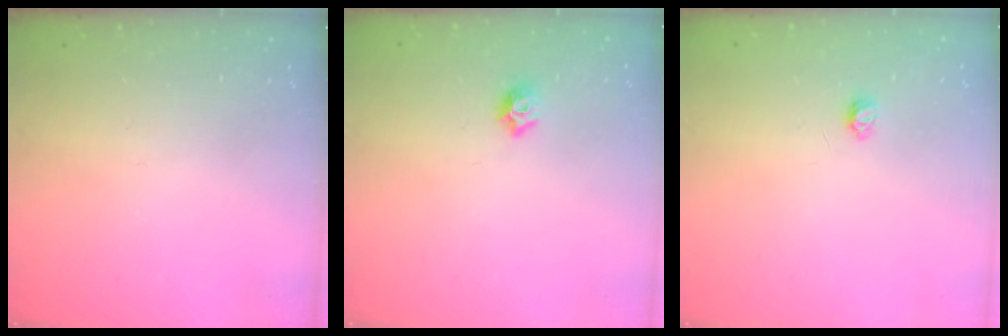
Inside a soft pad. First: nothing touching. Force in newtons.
{"total": 6.2, "press": 6.2, "slide": 0.8}
{"total": 3.1, "press": 3.1, "slide": 0.5}